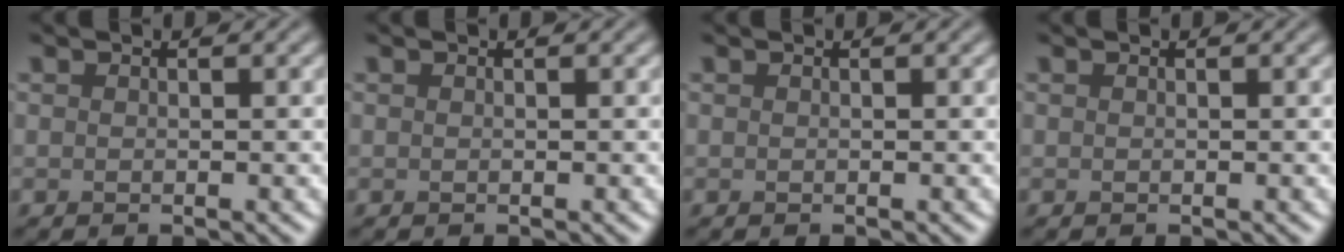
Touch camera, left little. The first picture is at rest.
{"total": 0.0}
{"total": 0.0}
{"total": 0.0}